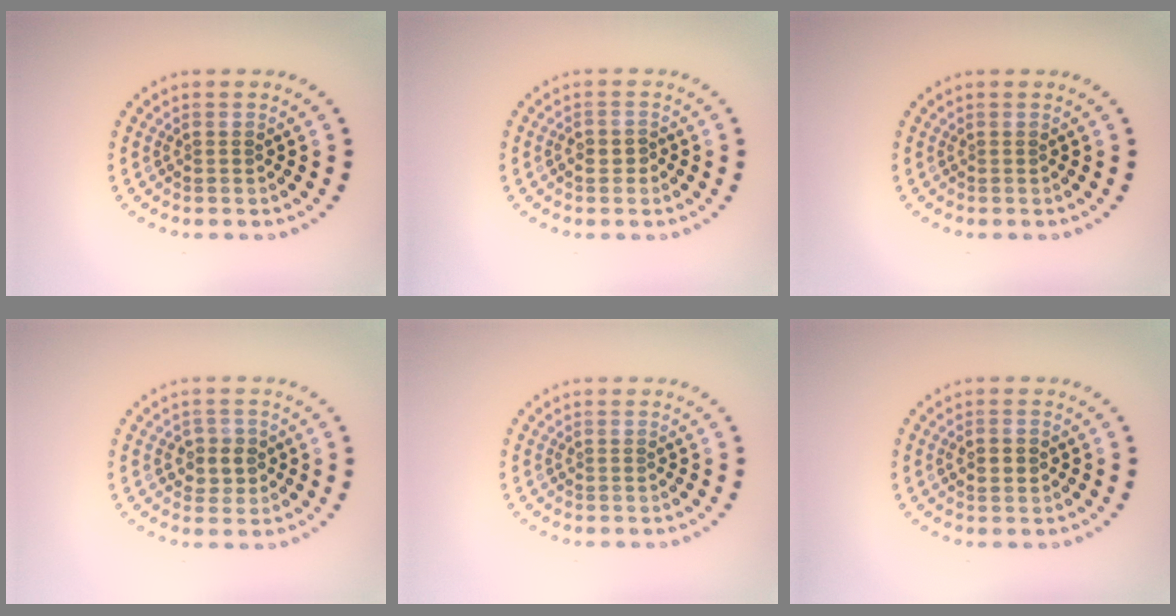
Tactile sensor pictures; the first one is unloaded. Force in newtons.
{"total": 1.0, "press": 0.9, "slide": 0.4}
{"total": 0.0}
{"total": 2.2, "press": 2.1, "slide": 0.7}
{"total": 0.0}
{"total": 2.3, "press": 2.2, "slide": 0.1}